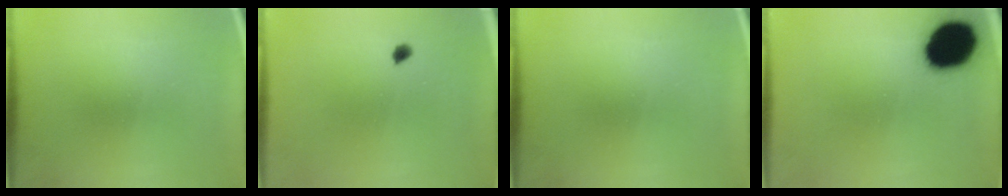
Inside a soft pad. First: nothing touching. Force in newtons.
{"total": 1.1}
{"total": 0.0}
{"total": 15.2}